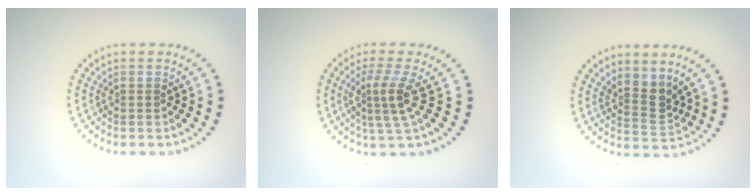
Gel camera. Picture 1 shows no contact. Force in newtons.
{"total": 3.2, "press": 2.3, "slide": 2.3}
{"total": 2.8, "press": 2.0, "slide": 1.9}